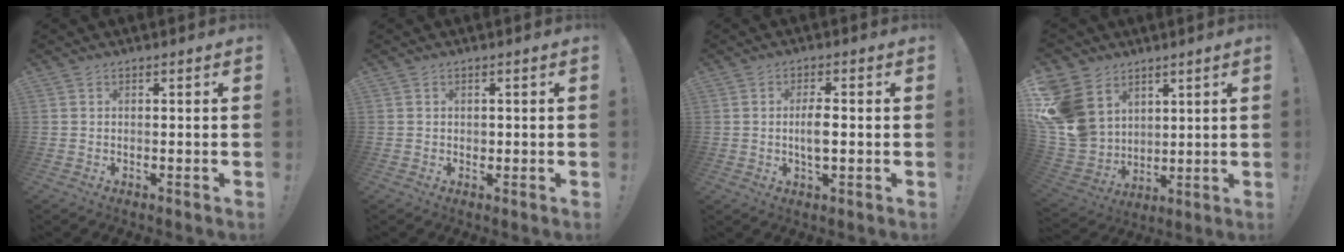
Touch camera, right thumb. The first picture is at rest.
{"total": 0.8, "force": [0.1, 0.8, 0.1], "torque": [0.005, 0.000, -0.001]}
{"total": 5.3, "force": [-0.6, 3.0, 4.3], "torque": [-0.070, 0.004, -0.014]}
{"total": 15.7, "force": [6.2, 12.8, 6.7], "torque": [-0.148, -0.032, 0.130]}